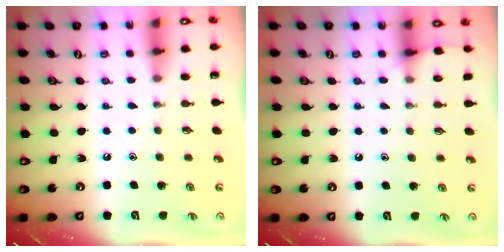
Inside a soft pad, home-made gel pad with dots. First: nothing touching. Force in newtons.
{"total": 4.8, "press": 4.8, "slide": 0.7}